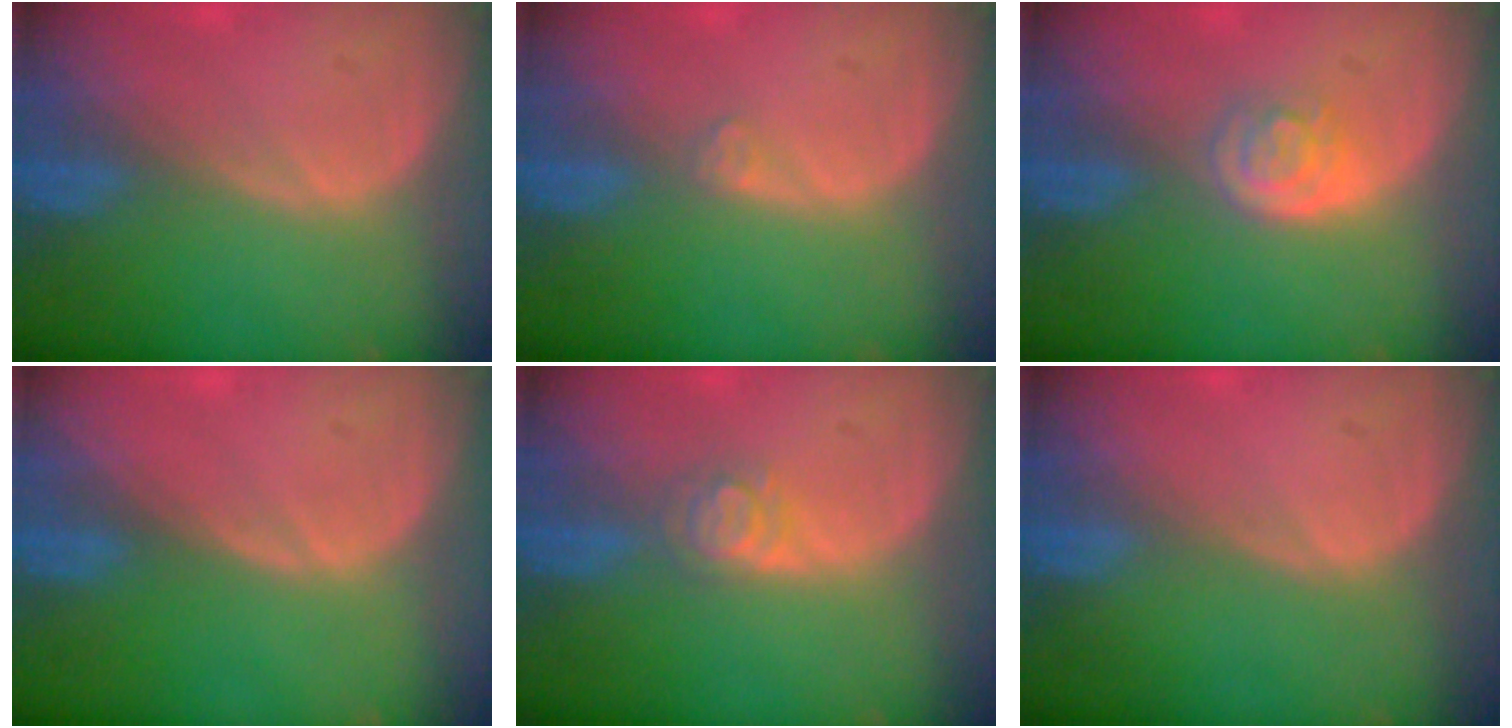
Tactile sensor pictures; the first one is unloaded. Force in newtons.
{"total": 0.9, "press": 0.8, "slide": 0.2}
{"total": 3.2, "press": 3.2, "slide": 0.2}
{"total": 0.0}
{"total": 2.9, "press": 2.9, "slide": 0.3}
{"total": 0.0}